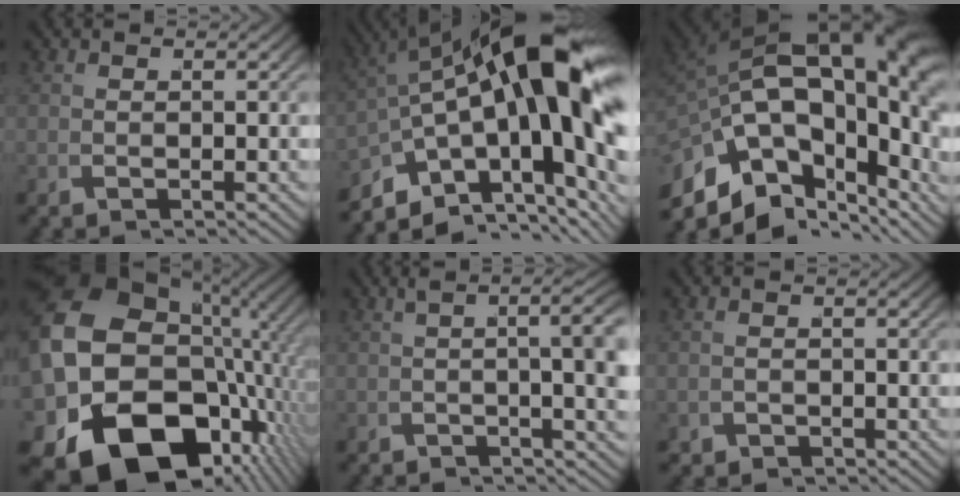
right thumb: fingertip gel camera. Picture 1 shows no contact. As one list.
[{"total": 18.3, "force": [-0.3, 9.7, 15.5], "torque": [-0.254, -0.036, 0.022]}, {"total": 21.0, "force": [0.8, 13.6, 15.9], "torque": [-0.275, -0.032, 0.023]}, {"total": 26.7, "force": [-3.1, 18.8, 18.8], "torque": [-0.374, -0.076, -0.023]}, {"total": 6.5, "force": [0.3, 2.3, 6.1], "torque": [-0.068, 0.017, -0.004]}, {"total": 1.2, "force": [-1.1, 0.5, -0.2], "torque": [0.009, -0.011, -0.015]}]